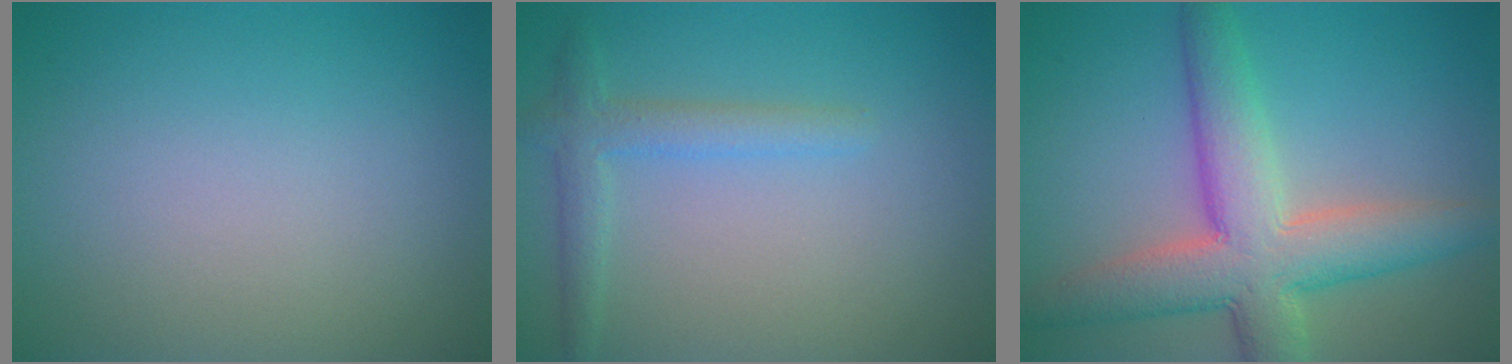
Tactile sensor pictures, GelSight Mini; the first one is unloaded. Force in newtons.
{"total": 2.4, "press": 2.4, "slide": 0.0}
{"total": 7.9, "press": 7.8, "slide": 0.4}